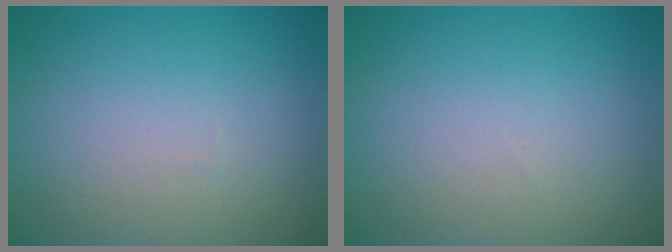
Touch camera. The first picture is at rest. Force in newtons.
{"total": 0.0}